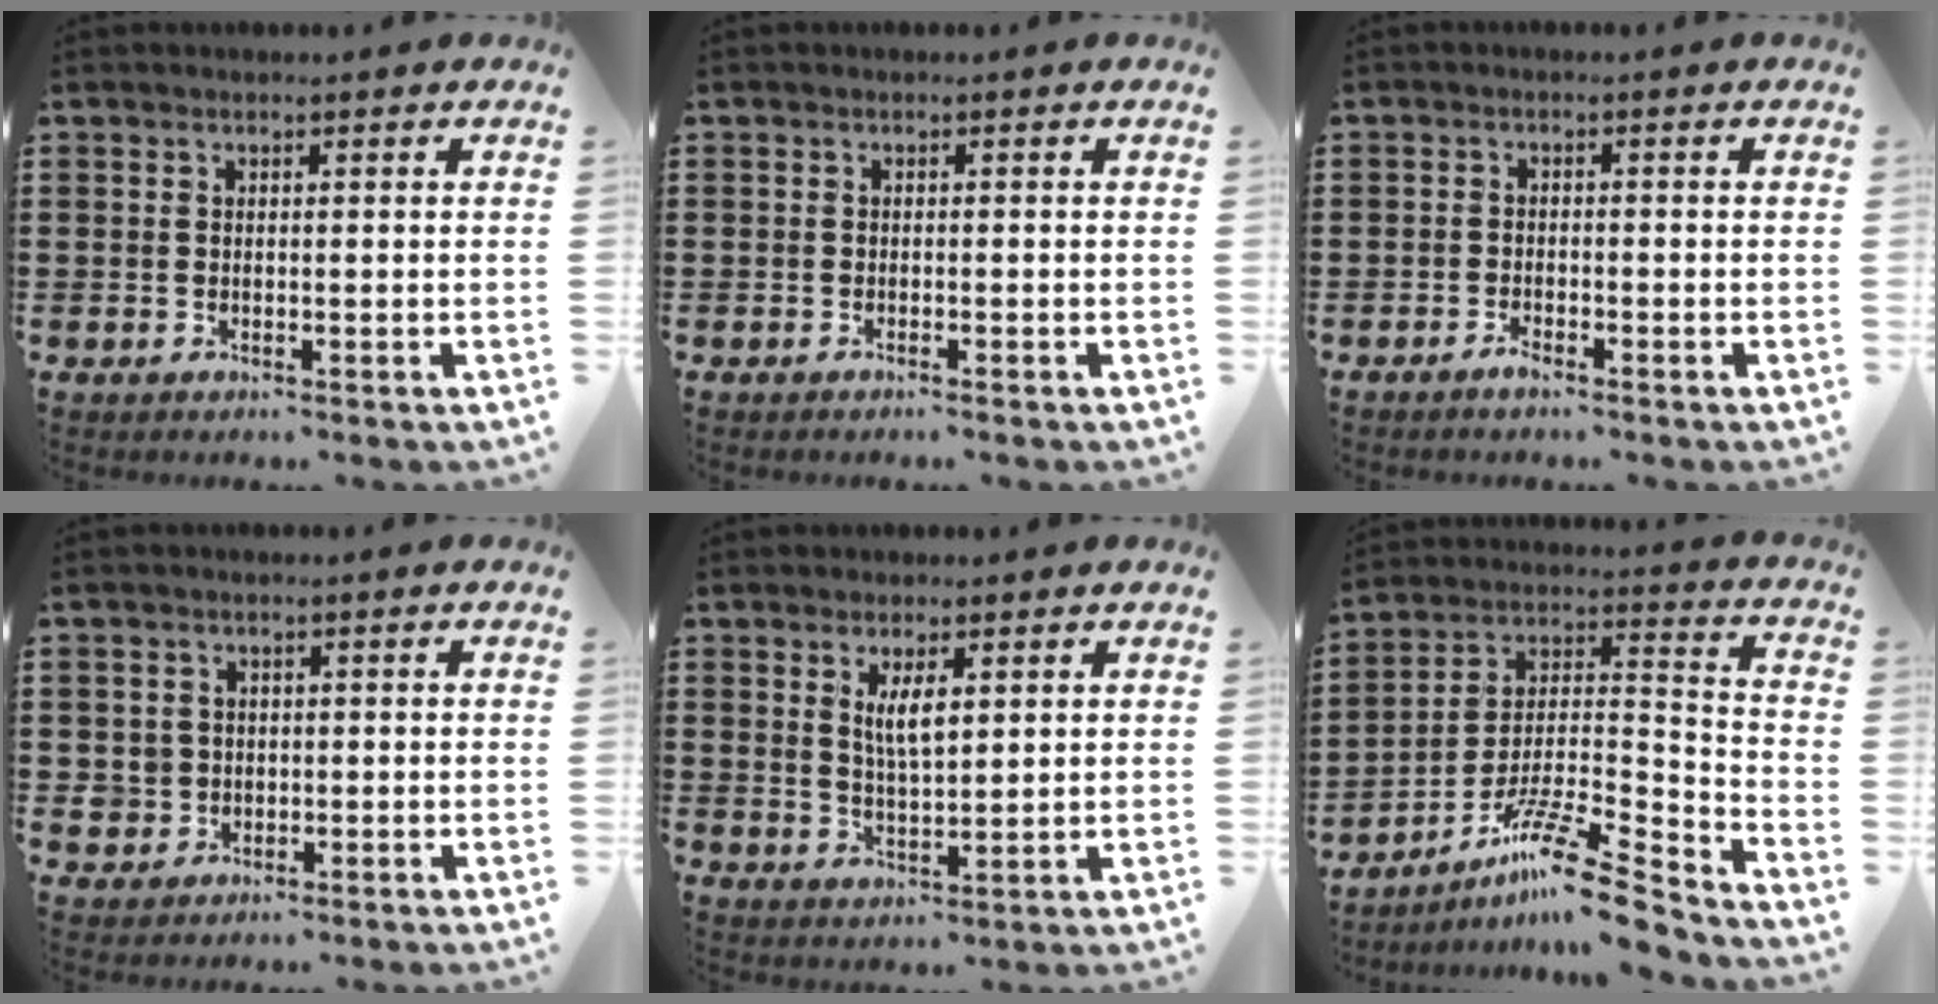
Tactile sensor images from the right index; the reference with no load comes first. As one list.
[{"total": 0.6, "force": [-0.6, -0.1, 0.1], "torque": [-0.004, -0.003, -0.012]}, {"total": 1.5, "force": [-1.3, 0.3, 0.7], "torque": [-0.015, -0.003, -0.025]}, {"total": 2.5, "force": [-0.3, 2.5, 0.3], "torque": [-0.015, 0.007, -0.010]}, {"total": 4.2, "force": [1.5, 1.3, 3.7], "torque": [-0.076, 0.004, 0.024]}, {"total": 12.8, "force": [-10.1, 1.1, 7.7], "torque": [-0.126, 0.020, -0.193]}]